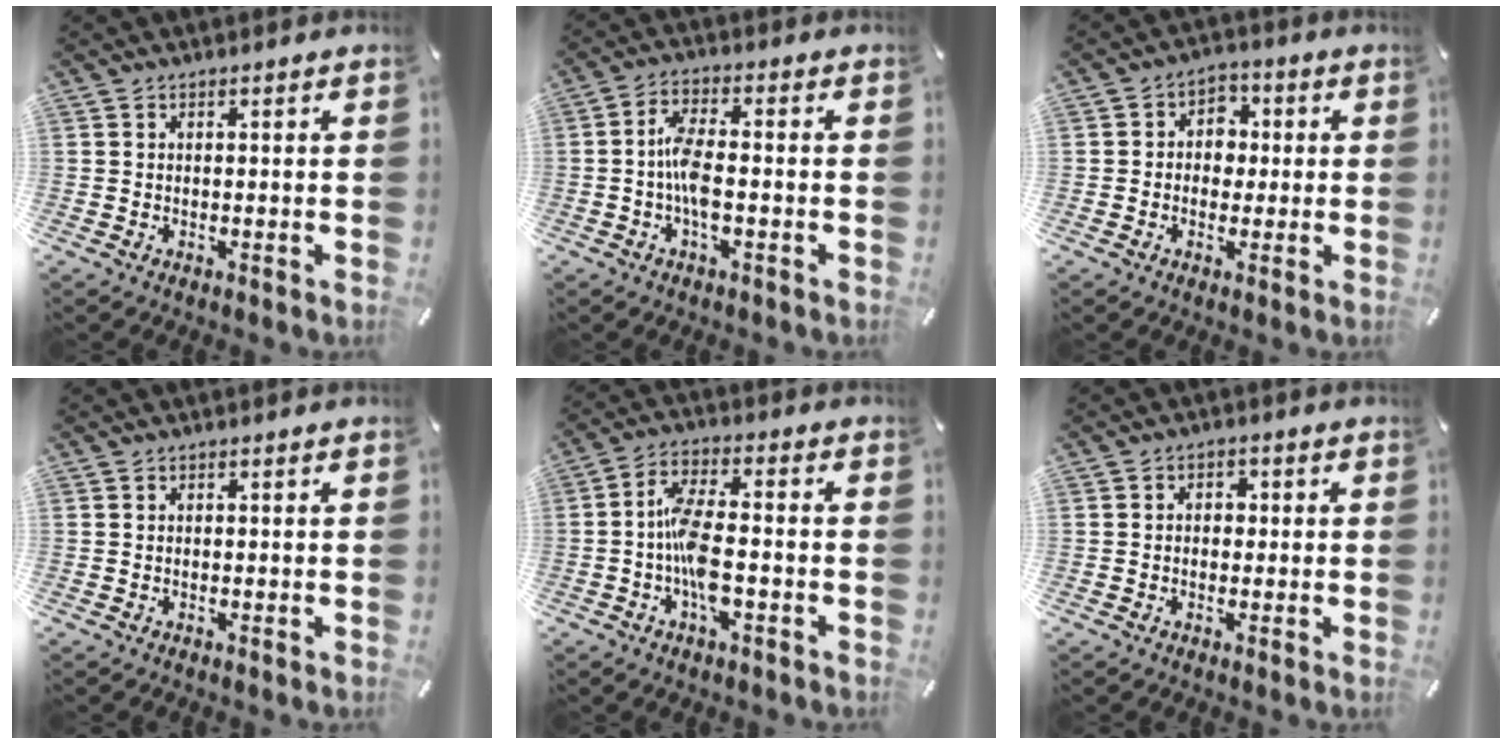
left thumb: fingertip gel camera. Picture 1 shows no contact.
{"total": 6.9, "force": [-1.5, 2.8, 6.2], "torque": [-0.124, 0.004, -0.026]}
{"total": 5.1, "force": [-0.7, 4.7, 1.9], "torque": [-0.029, 0.012, -0.016]}
{"total": 0.0}
{"total": 9.1, "force": [-2.7, 3.8, 7.8], "torque": [-0.159, 0.009, -0.046]}
{"total": 2.4, "force": [-0.5, 2.0, 1.3], "torque": [-0.018, 0.006, -0.015]}